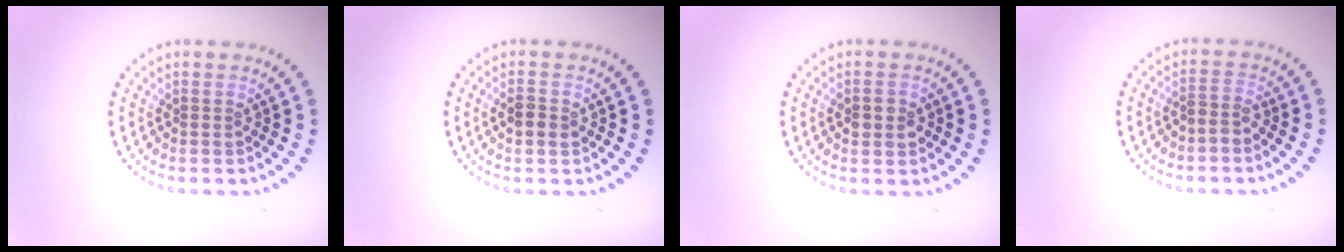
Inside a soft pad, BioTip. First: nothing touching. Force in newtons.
{"total": 1.7, "press": 1.7, "slide": 0.2}
{"total": 2.5, "press": 2.5, "slide": 0.1}
{"total": 1.6, "press": 1.2, "slide": 1.1}